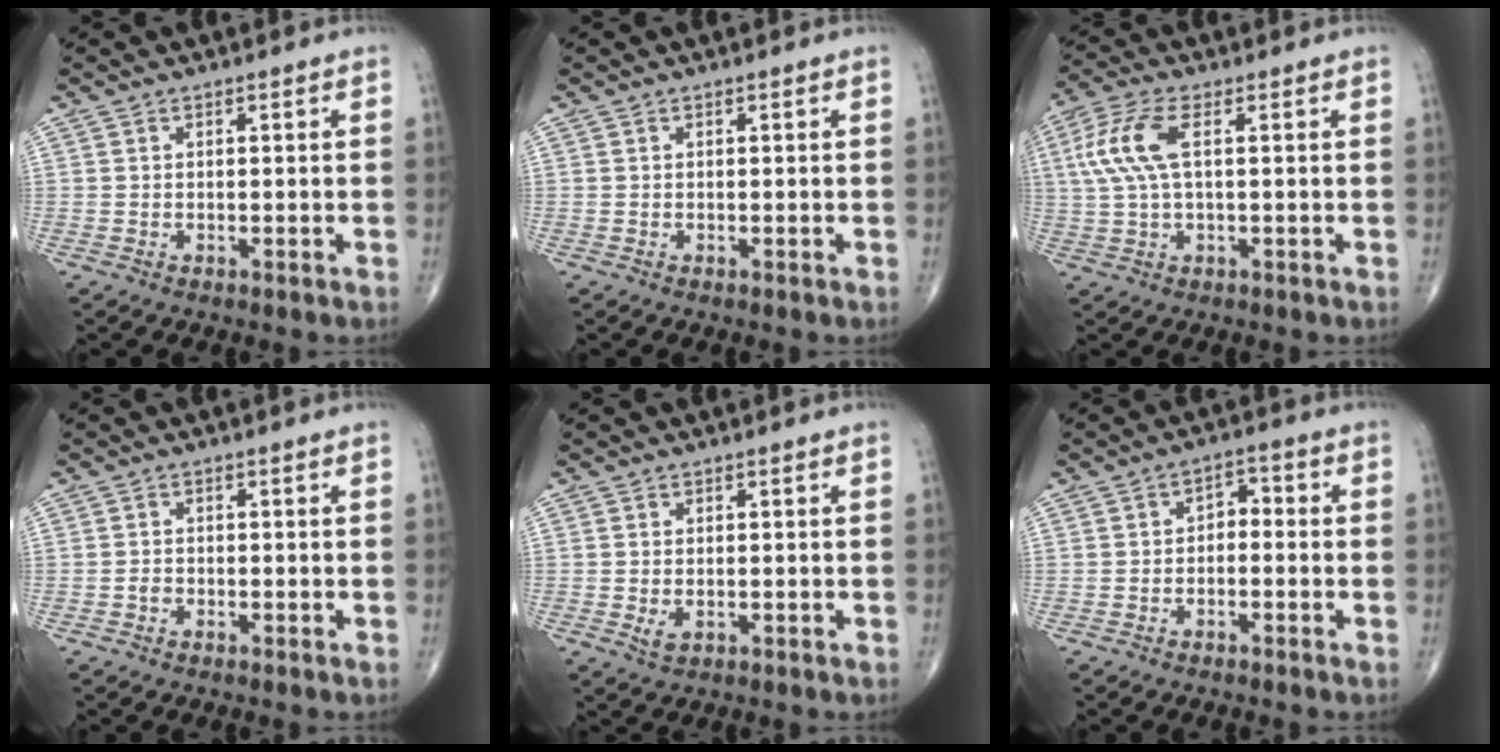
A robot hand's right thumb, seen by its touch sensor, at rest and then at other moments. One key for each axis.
{"total": 0.0}
{"total": 8.9, "fx": 1.9, "fy": 3.5, "fz": 7.9, "tx": -0.198, "ty": 0.019, "tz": 0.035}
{"total": 0.9, "fx": -0.5, "fy": 0.5, "fz": 0.4, "tx": -0.003, "ty": 0.002, "tz": -0.012}
{"total": 1.9, "fx": -0.3, "fy": 1.1, "fz": 1.5, "tx": -0.028, "ty": -0.004, "tz": -0.002}
{"total": 3.3, "fx": -0.7, "fy": 2.2, "fz": 2.4, "tx": -0.020, "ty": 0.023, "tz": -0.023}